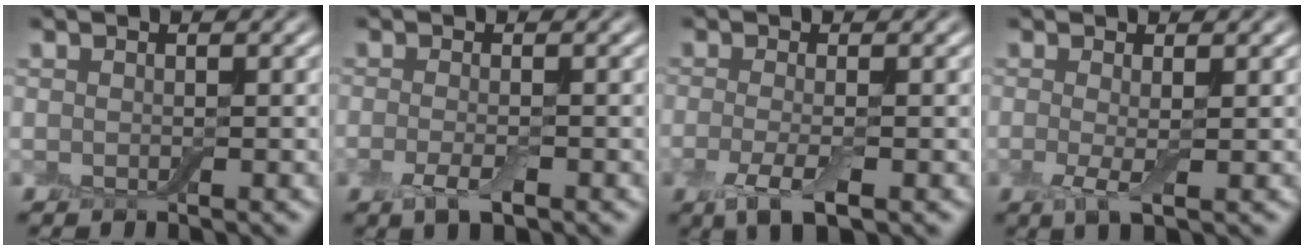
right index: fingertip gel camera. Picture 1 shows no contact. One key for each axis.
{"total": 2.4, "fx": -1.1, "fy": 0.8, "fz": 1.9, "tx": -0.041, "ty": -0.007, "tz": -0.022}
{"total": 3.4, "fx": -1.2, "fy": 1.0, "fz": 3.0, "tx": -0.064, "ty": -0.009, "tz": -0.027}
{"total": 2.2, "fx": -0.2, "fy": 0.4, "fz": 2.1, "tx": -0.043, "ty": -0.007, "tz": -0.004}